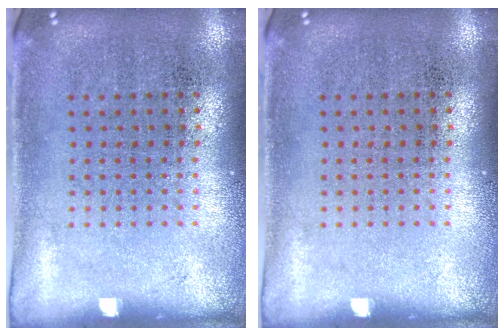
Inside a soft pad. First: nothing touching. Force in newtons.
{"total": 0.0}